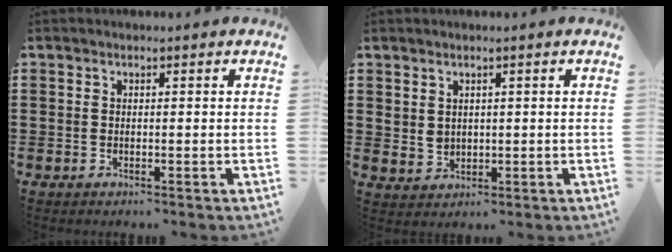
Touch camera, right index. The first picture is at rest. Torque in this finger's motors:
{"motor_torque": [1.09, 1.05, 0.01, 0.03]}